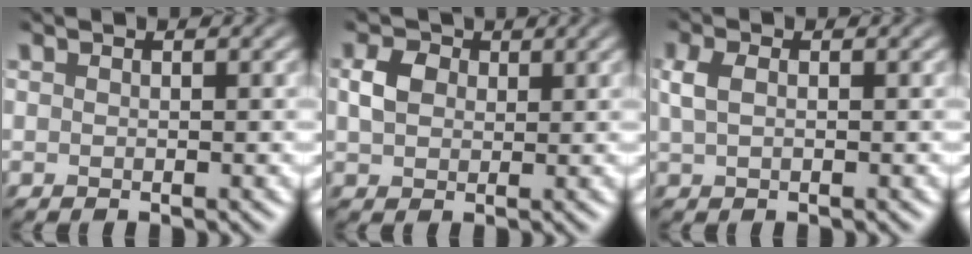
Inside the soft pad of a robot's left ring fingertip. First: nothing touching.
{"total": 2.2, "force": [0.2, 1.8, 1.2], "torque": [-0.027, 0.000, -0.006]}
{"total": 1.8, "force": [-0.2, 1.0, 1.4], "torque": [-0.034, 0.001, -0.006]}